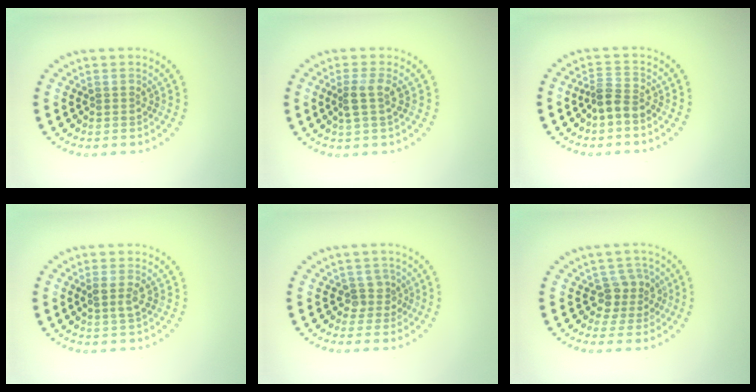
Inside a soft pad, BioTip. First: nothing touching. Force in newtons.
{"total": 2.1, "press": 1.7, "slide": 1.1}
{"total": 2.3, "press": 1.7, "slide": 1.5}
{"total": 1.4, "press": 1.3, "slide": 0.7}
{"total": 1.8, "press": 1.3, "slide": 1.3}
{"total": 2.5, "press": 2.0, "slide": 1.5}